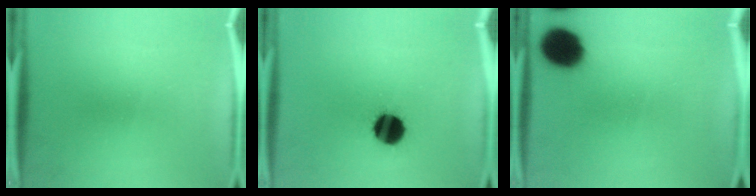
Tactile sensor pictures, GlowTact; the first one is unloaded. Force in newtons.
{"total": 10.9}
{"total": 12.7}